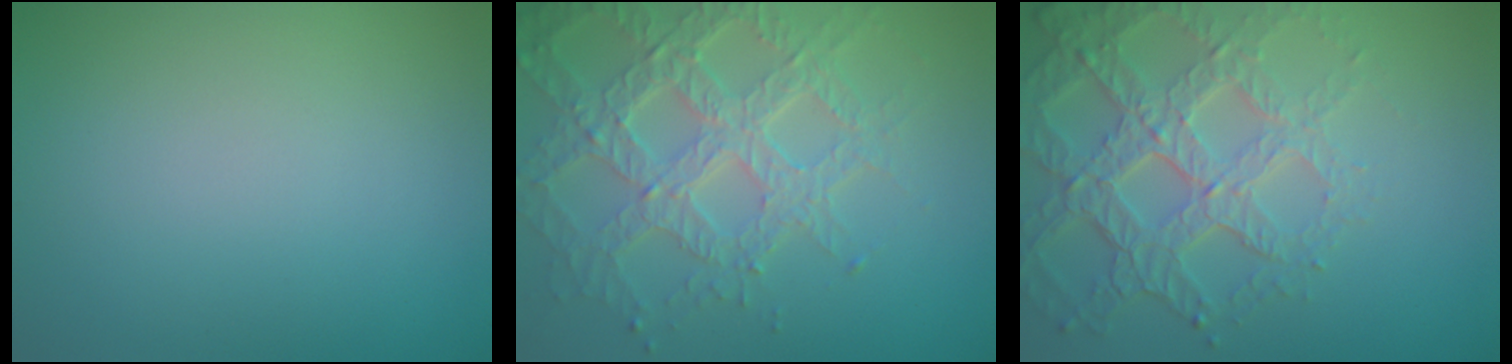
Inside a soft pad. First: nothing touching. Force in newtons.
{"total": 6.7, "press": 5.2, "slide": 4.2}
{"total": 6.8, "press": 5.0, "slide": 4.7}